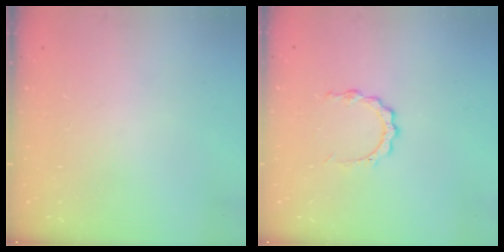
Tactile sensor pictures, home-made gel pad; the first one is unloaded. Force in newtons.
{"total": 4.2, "press": 4.2, "slide": 0.4}